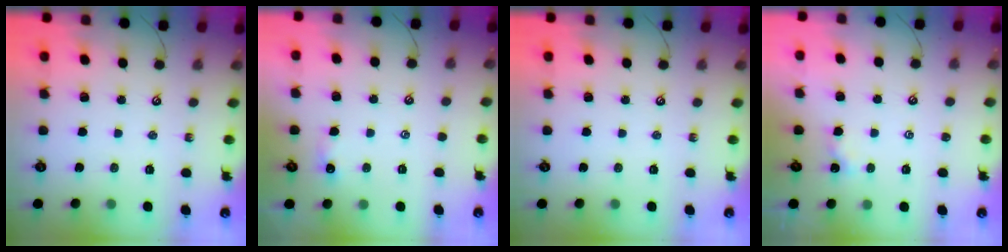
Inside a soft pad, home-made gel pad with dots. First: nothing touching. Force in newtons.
{"total": 1.9, "press": 1.9, "slide": 0.4}
{"total": 0.0}
{"total": 0.6, "press": 0.5, "slide": 0.2}